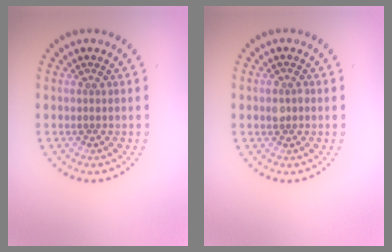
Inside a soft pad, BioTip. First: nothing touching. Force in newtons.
{"total": 1.2, "press": 1.2, "slide": 0.2}